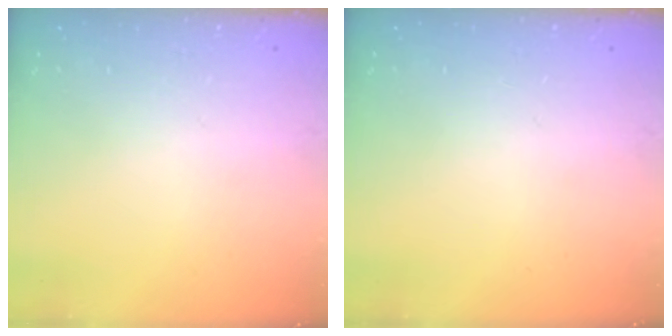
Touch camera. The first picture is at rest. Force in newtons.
{"total": 0.0}